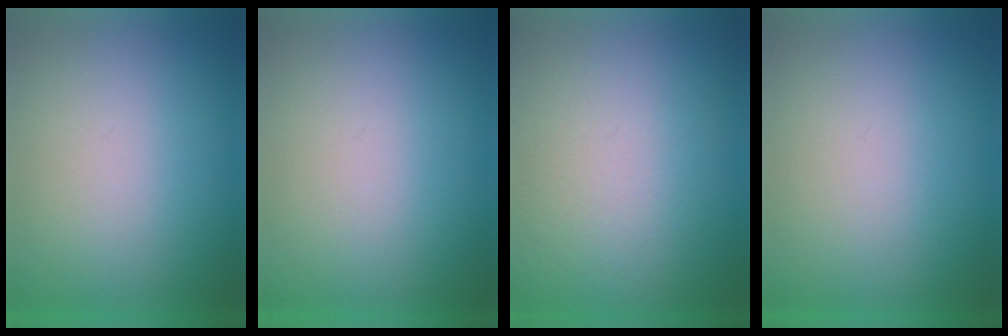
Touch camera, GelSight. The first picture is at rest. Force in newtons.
{"total": 0.0}
{"total": 5.8}
{"total": 0.0}